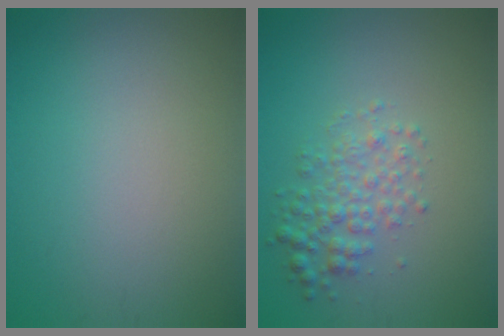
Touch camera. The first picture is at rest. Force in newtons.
{"total": 2.9, "press": 2.9, "slide": 0.0}